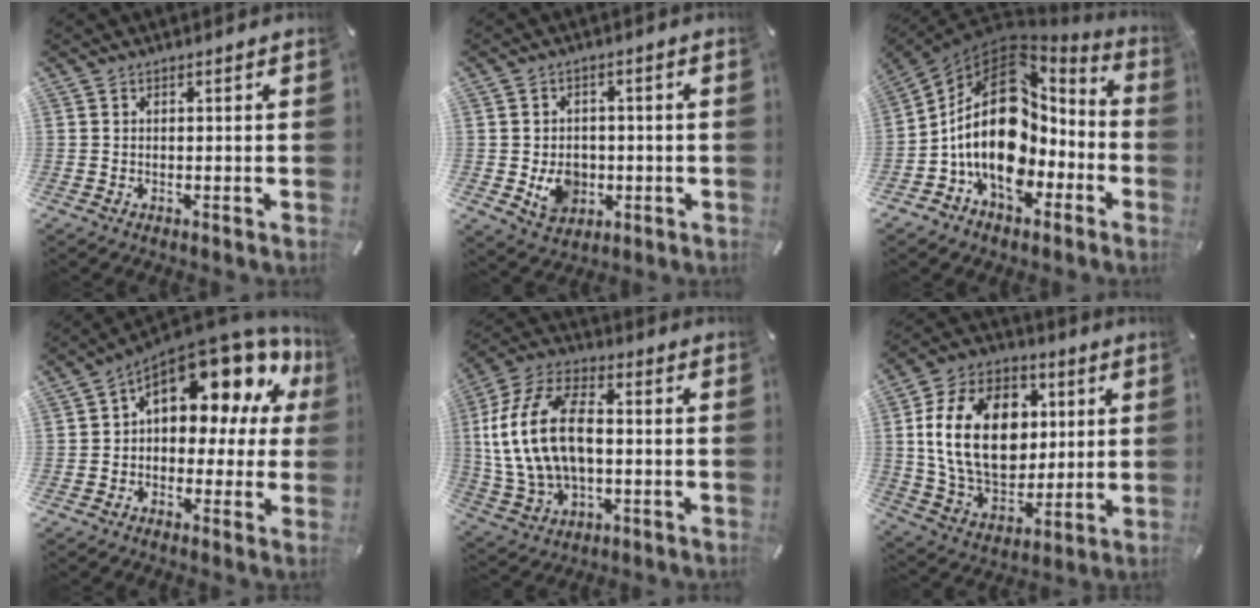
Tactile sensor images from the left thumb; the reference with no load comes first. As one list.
[{"total": 7.5, "force": [-1.4, 6.4, 3.7], "torque": [-0.054, 0.006, -0.022]}, {"total": 22.9, "force": [-0.3, 15.9, 16.5], "torque": [-0.315, -0.009, -0.007]}, {"total": 17.8, "force": [9.0, 9.6, 11.9], "torque": [-0.162, -0.068, 0.153]}, {"total": 17.0, "force": [0.4, 10.7, 13.2], "torque": [-0.298, 0.005, 0.005]}, {"total": 21.0, "force": [3.3, 15.3, 14.1], "torque": [-0.268, 0.007, 0.060]}]